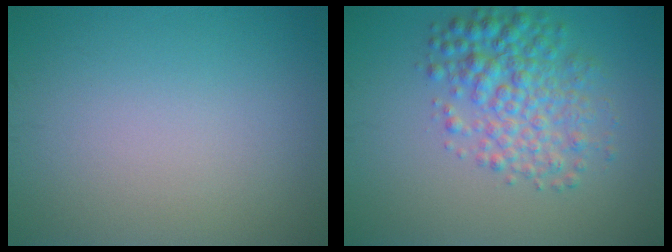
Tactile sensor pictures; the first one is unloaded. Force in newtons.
{"total": 4.9, "press": 4.9, "slide": 0.1}